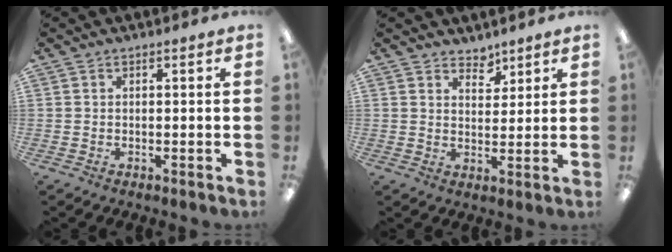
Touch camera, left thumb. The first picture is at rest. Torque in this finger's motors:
{"motor_torque": [-0.07, -0.08, -0.16, -0.11, -0.03]}